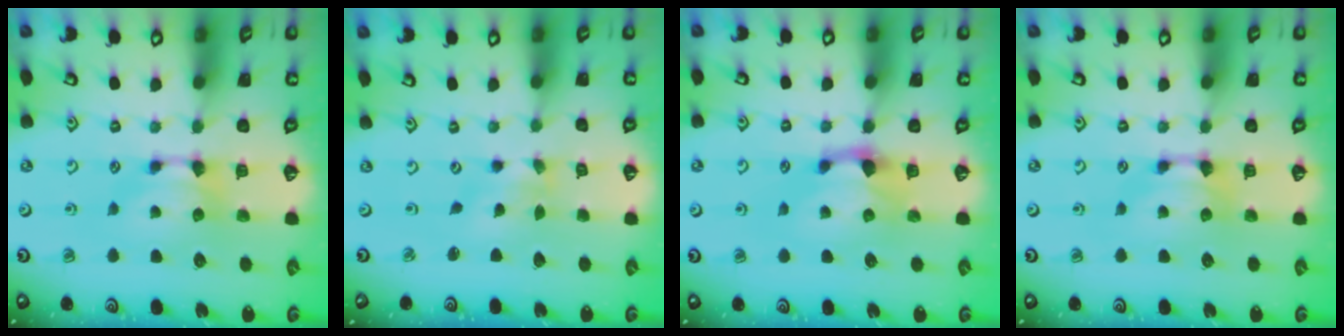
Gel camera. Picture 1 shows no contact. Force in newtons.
{"total": 1.5, "press": 1.0, "slide": 1.1}
{"total": 1.6, "press": 0.6, "slide": 1.5}
{"total": 0.0}